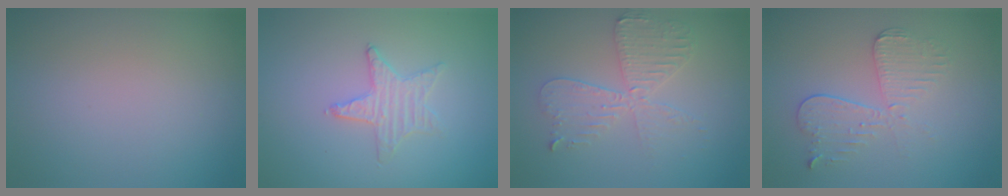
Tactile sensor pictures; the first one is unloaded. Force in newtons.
{"total": 1.2, "press": 1.2, "slide": 0.1}
{"total": 4.0, "press": 3.6, "slide": 1.8}
{"total": 3.4, "press": 3.0, "slide": 1.7}